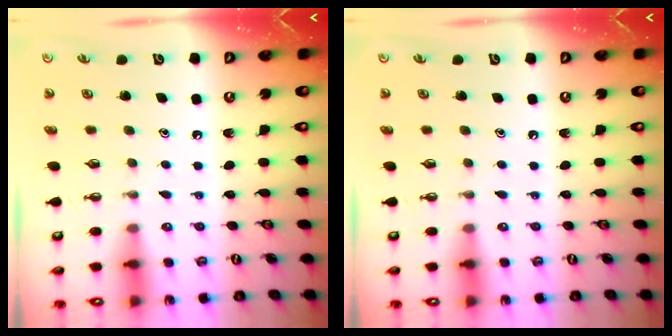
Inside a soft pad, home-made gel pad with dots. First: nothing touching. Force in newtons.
{"total": 0.0}